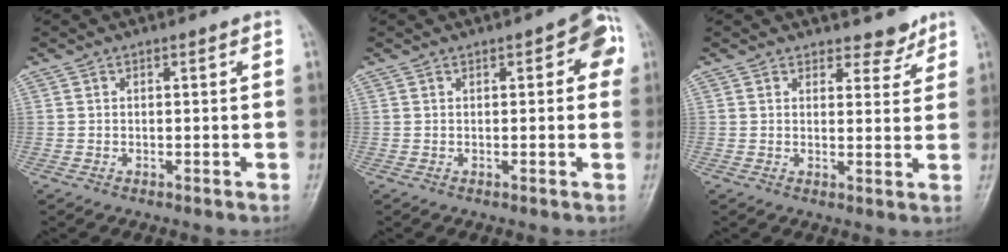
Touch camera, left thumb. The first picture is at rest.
{"total": 5.4, "force": [1.5, 2.4, 4.6], "torque": [-0.031, 0.008, 0.008]}
{"total": 3.9, "force": [3.3, 1.9, 0.7], "torque": [0.014, -0.027, 0.043]}